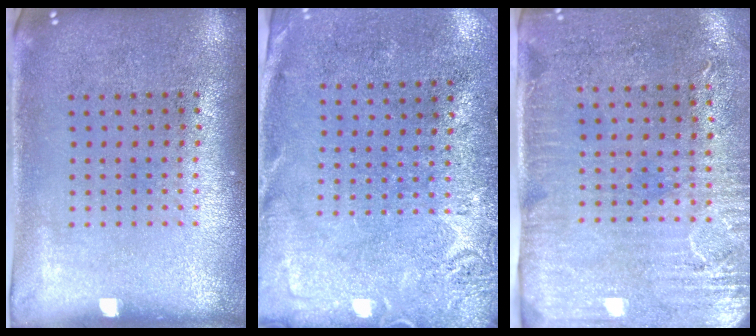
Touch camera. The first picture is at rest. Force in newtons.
{"total": 2.6, "press": 2.1, "slide": 1.6}
{"total": 3.0, "press": 2.5, "slide": 1.7}